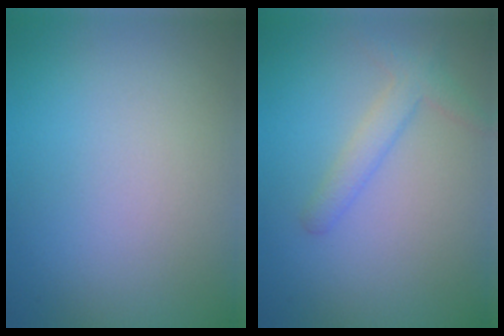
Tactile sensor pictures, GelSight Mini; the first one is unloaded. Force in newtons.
{"total": 2.2, "press": 2.2, "slide": 0.1}